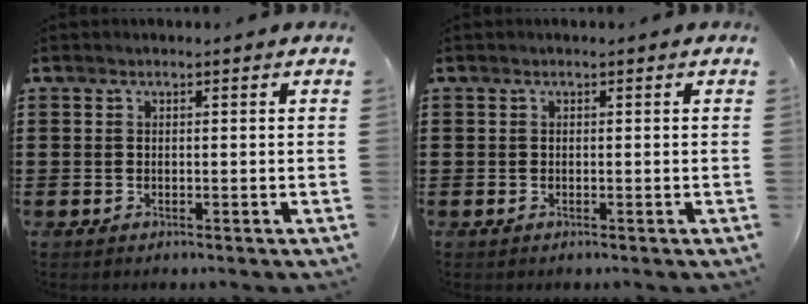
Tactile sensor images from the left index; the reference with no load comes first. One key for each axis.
{"total": 0.0}